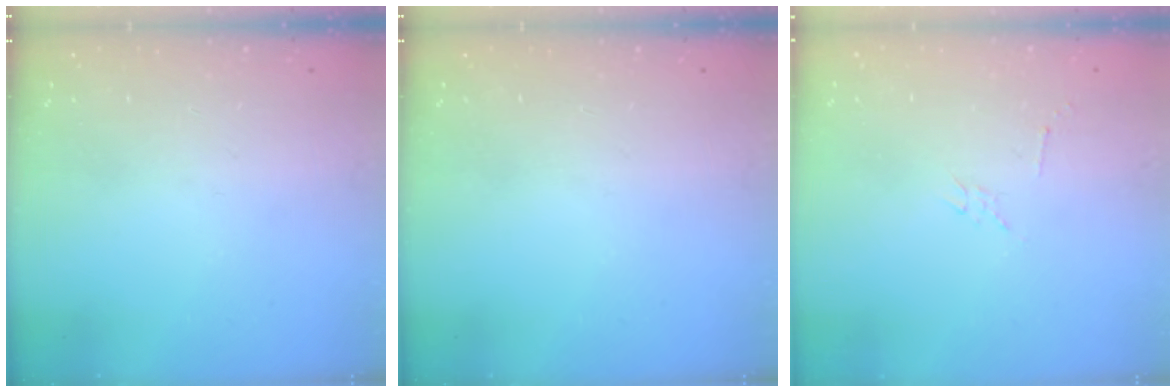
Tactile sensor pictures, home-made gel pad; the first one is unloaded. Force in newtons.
{"total": 0.0}
{"total": 2.3, "press": 2.3, "slide": 0.4}